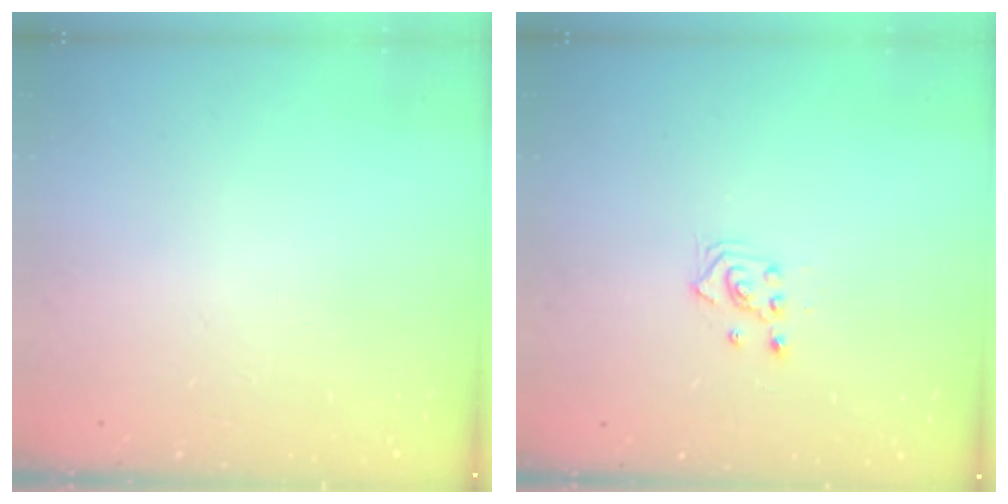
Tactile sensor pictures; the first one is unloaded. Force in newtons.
{"total": 2.3, "press": 2.3, "slide": 0.3}